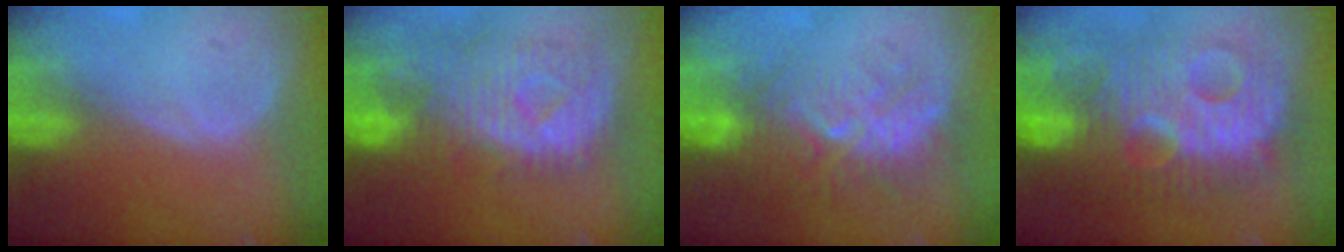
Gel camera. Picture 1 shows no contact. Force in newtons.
{"total": 10.6, "press": 9.5, "slide": 4.6}
{"total": 9.1, "press": 8.4, "slide": 3.5}
{"total": 13.7, "press": 13.6, "slide": 1.1}